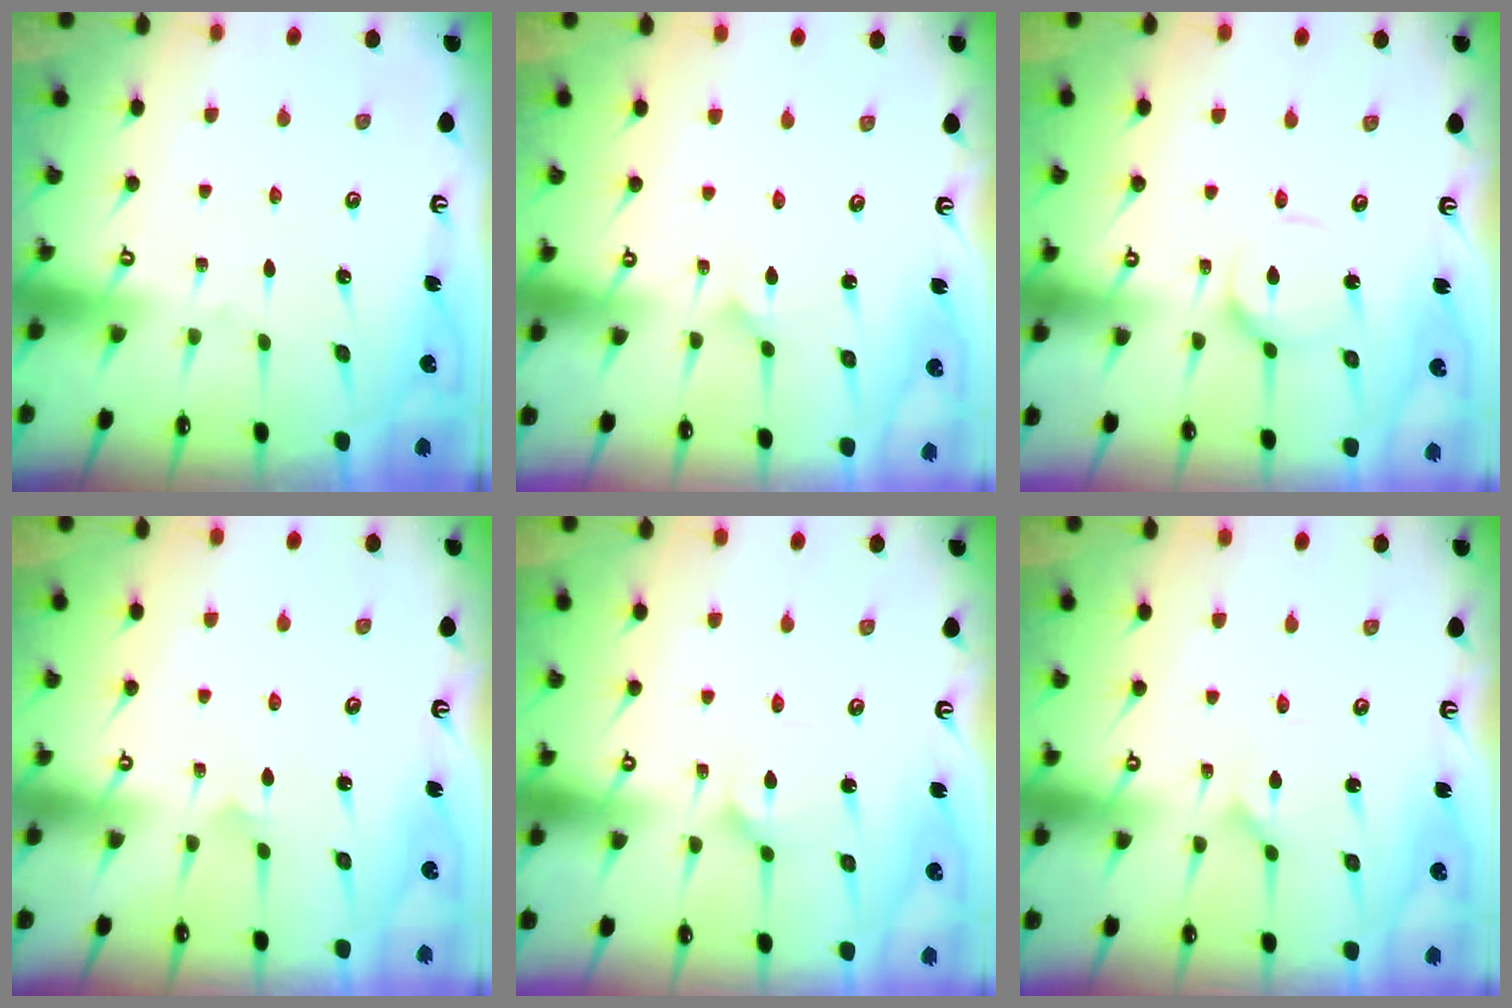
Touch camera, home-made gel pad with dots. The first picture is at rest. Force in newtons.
{"total": 2.4, "press": 2.4, "slide": 0.1}
{"total": 9.6, "press": 9.6, "slide": 0.9}
{"total": 3.2, "press": 3.2, "slide": 0.3}
{"total": 6.0, "press": 6.0, "slide": 0.5}
{"total": 2.1, "press": 2.1, "slide": 0.2}